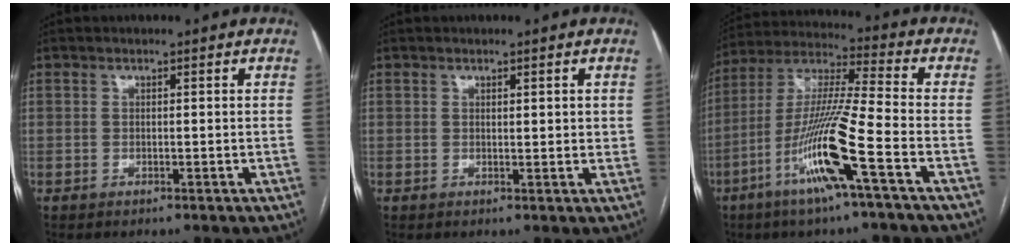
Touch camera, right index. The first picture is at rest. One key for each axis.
{"total": 1.5, "fx": 0.6, "fy": 0.5, "fz": 1.2, "tx": -0.014, "ty": -0.002, "tz": 0.007}
{"total": 14.8, "fx": -6.5, "fy": -0.8, "fz": 13.3, "tx": -0.271, "ty": -0.011, "tz": -0.128}